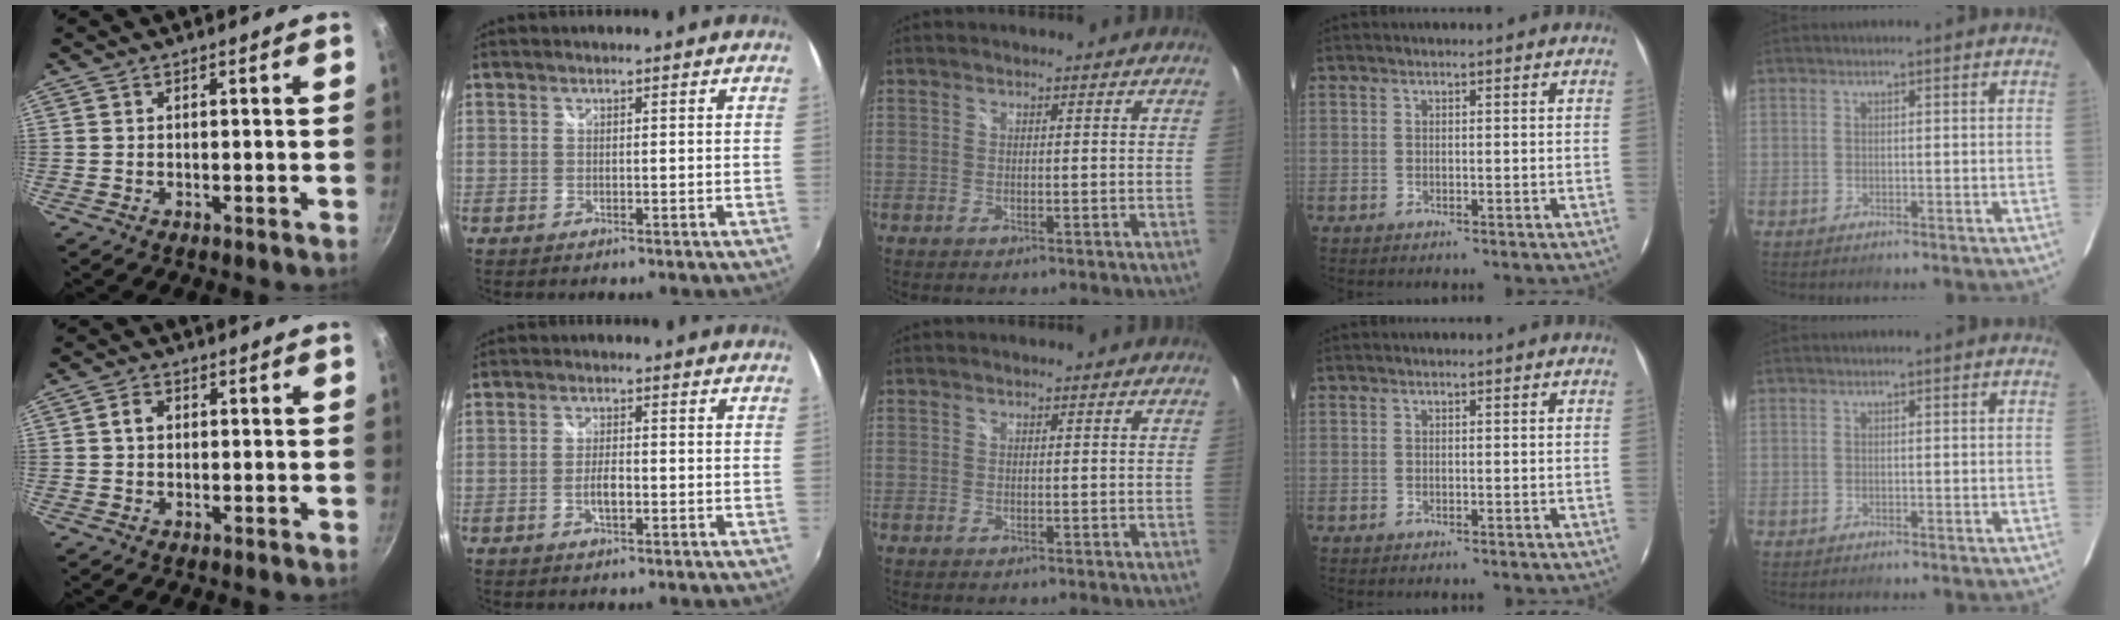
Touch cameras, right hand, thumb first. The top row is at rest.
{"thumb": {"total": 2.4, "force": [0.2, 1.9, 1.5], "torque": [-0.018, 0.007, 0.002]}, "index": {"total": 3.0, "force": [-1.1, 1.0, 2.6], "torque": [-0.054, 0.002, -0.019]}}